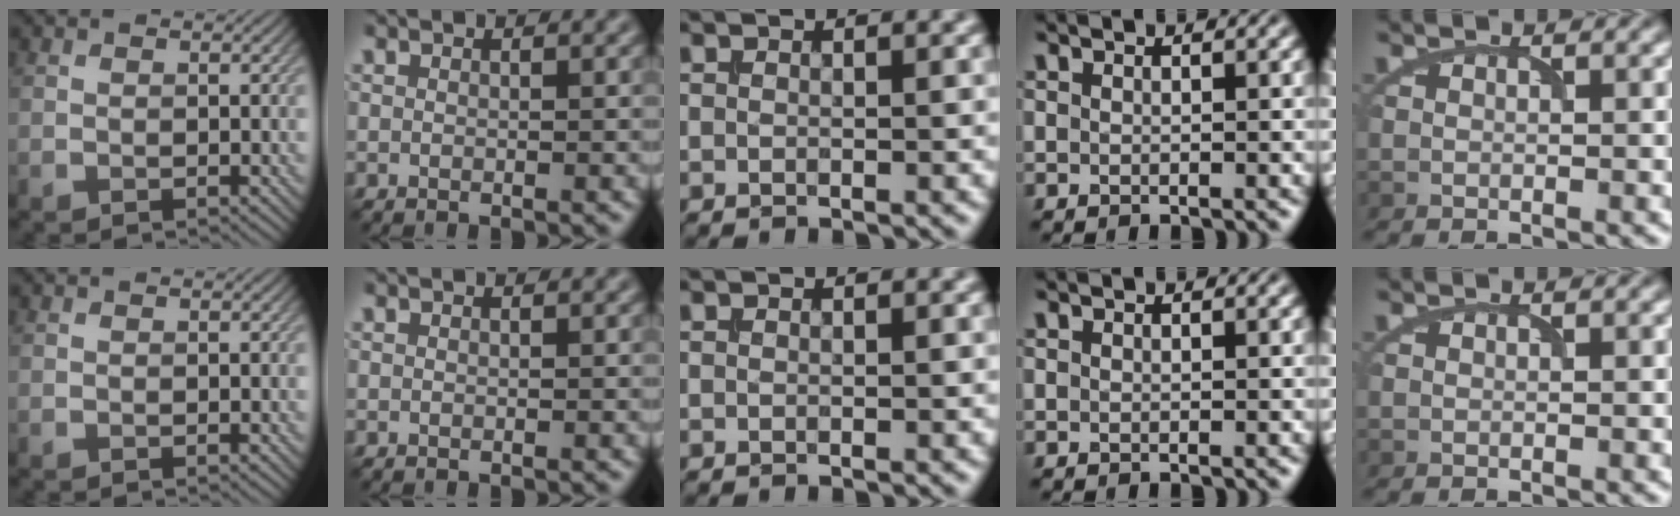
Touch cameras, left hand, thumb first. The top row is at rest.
{}